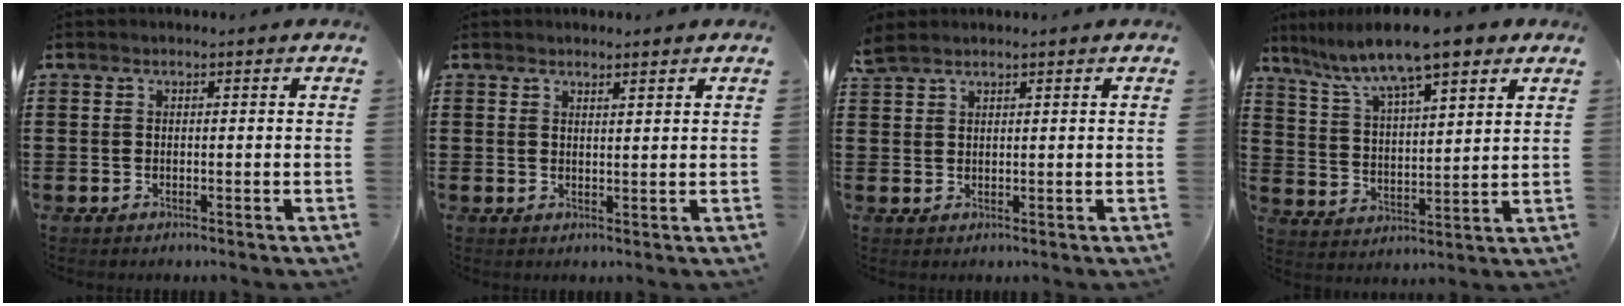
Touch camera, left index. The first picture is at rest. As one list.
[{"total": 1.7, "force": [1.6, 0.1, 0.7], "torque": [-0.016, 0.000, 0.031]}, {"total": 2.2, "force": [2.0, 0.6, 0.9], "torque": [-0.021, 0.002, 0.038]}, {"total": 10.1, "force": [8.0, 1.5, 6.0], "torque": [-0.143, -0.025, 0.134]}]